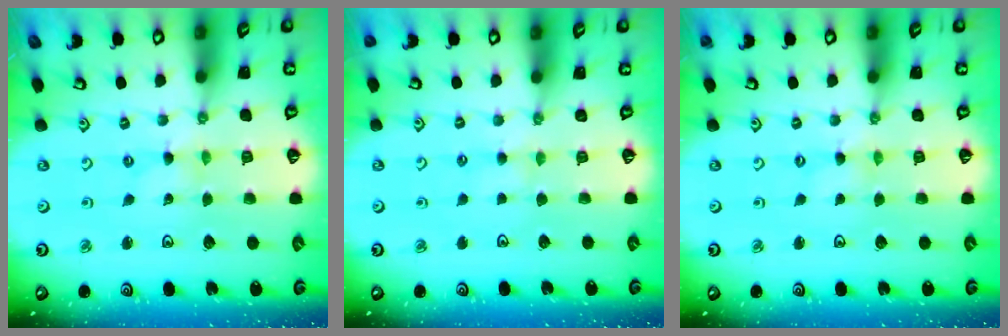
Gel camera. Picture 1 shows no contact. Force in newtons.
{"total": 3.1, "press": 3.0, "slide": 0.5}
{"total": 0.0}